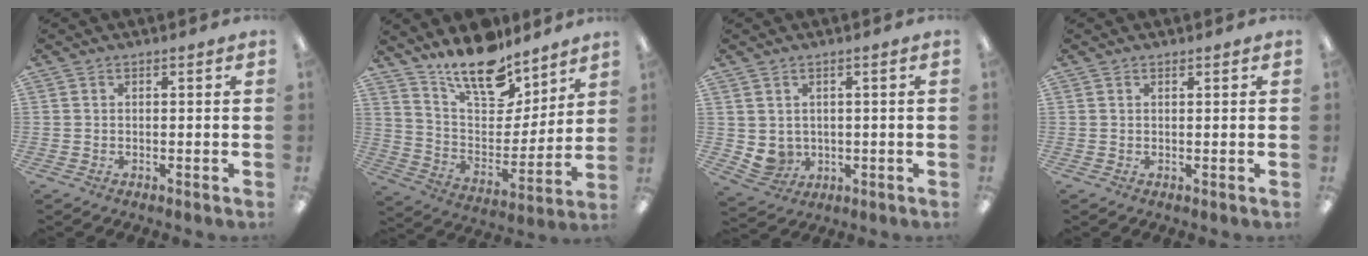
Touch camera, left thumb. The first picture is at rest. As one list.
[{"total": 17.0, "force": [14.0, 6.7, 6.9], "torque": [-0.128, -0.099, 0.252]}, {"total": 4.2, "force": [1.6, 3.7, 0.9], "torque": [-0.033, -0.005, 0.033]}, {"total": 0.5, "force": [0.5, 0.2, 0.1], "torque": [0.006, -0.004, 0.007]}]